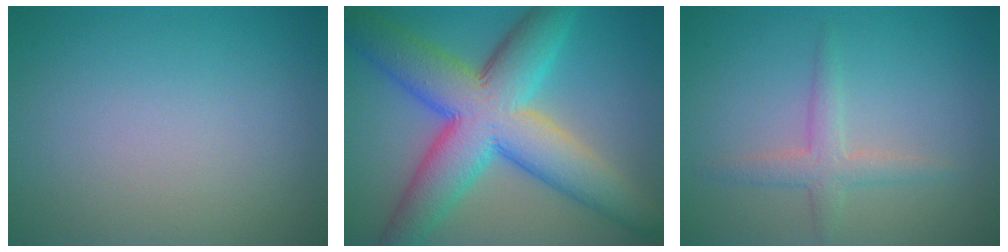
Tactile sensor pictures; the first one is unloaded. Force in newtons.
{"total": 12.0, "press": 12.0, "slide": 0.3}
{"total": 2.3, "press": 2.3, "slide": 0.1}